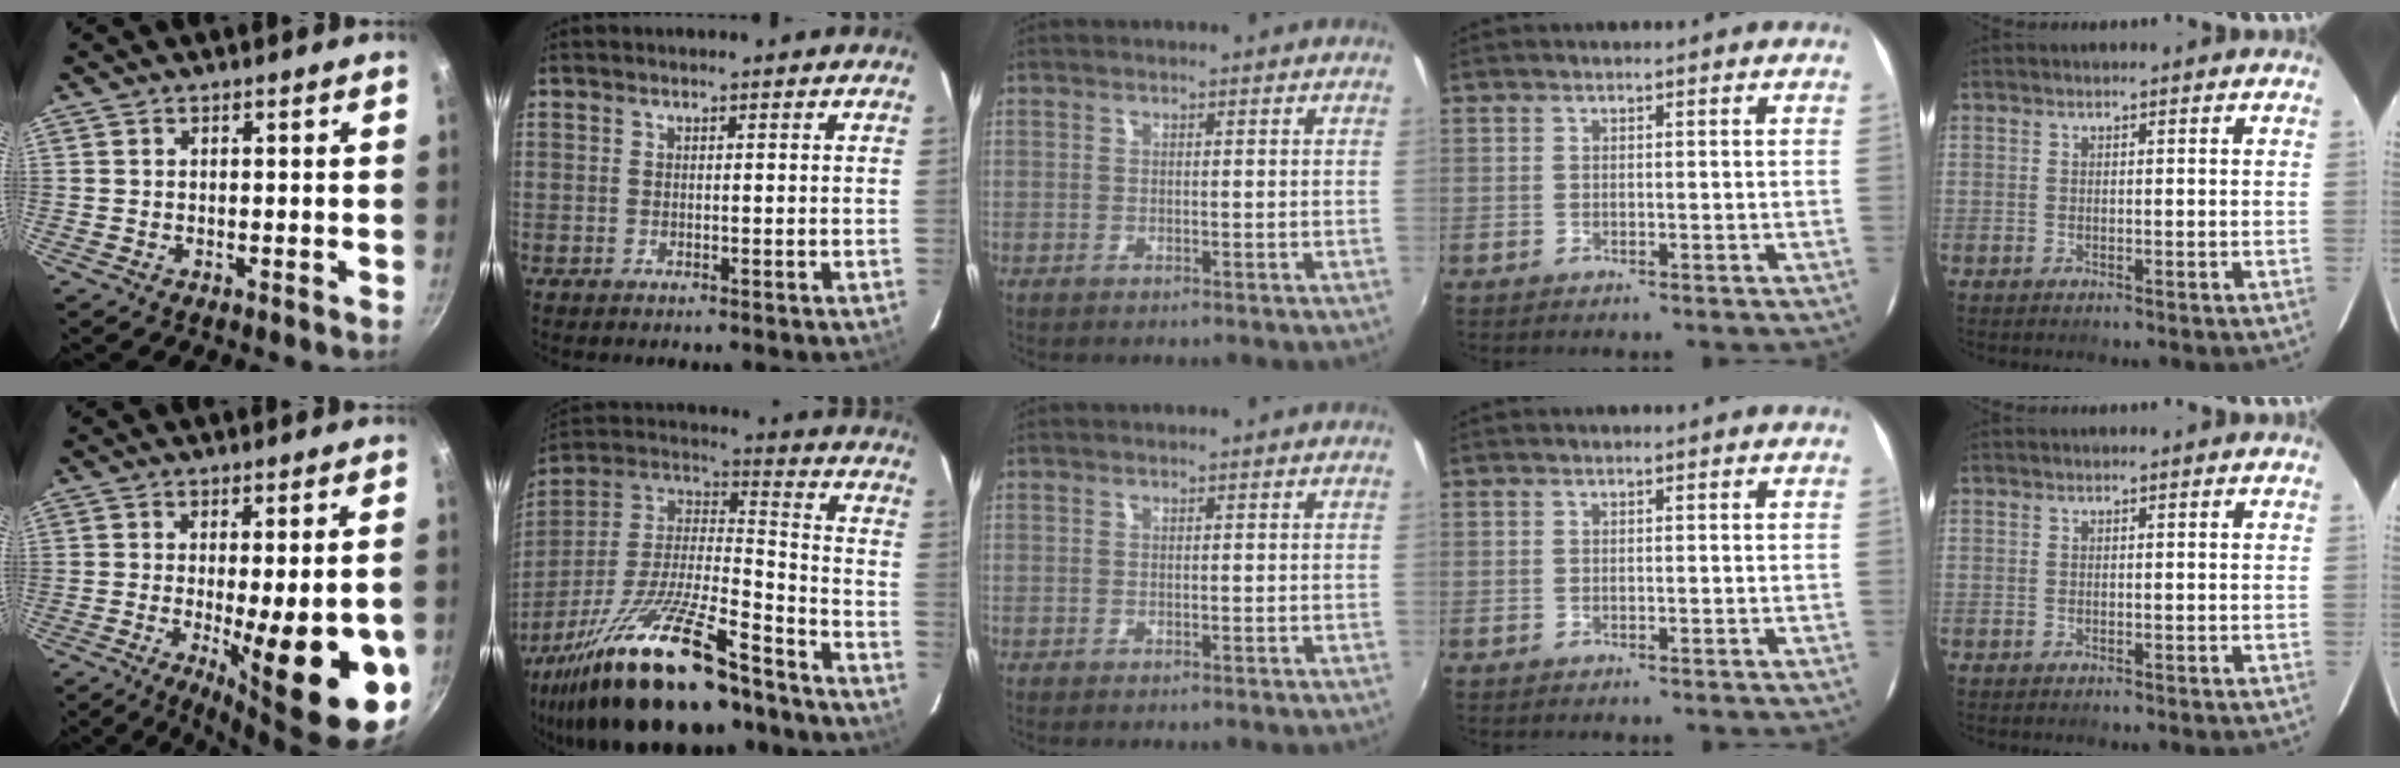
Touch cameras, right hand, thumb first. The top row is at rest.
{"thumb": {"total": 20.0, "force": [-5.0, 5.5, 18.6], "torque": [-0.234, -0.010, -0.055]}, "index": {"total": 28.0, "force": [-19.7, 7.9, 18.3], "torque": [-0.342, -0.021, -0.316]}}